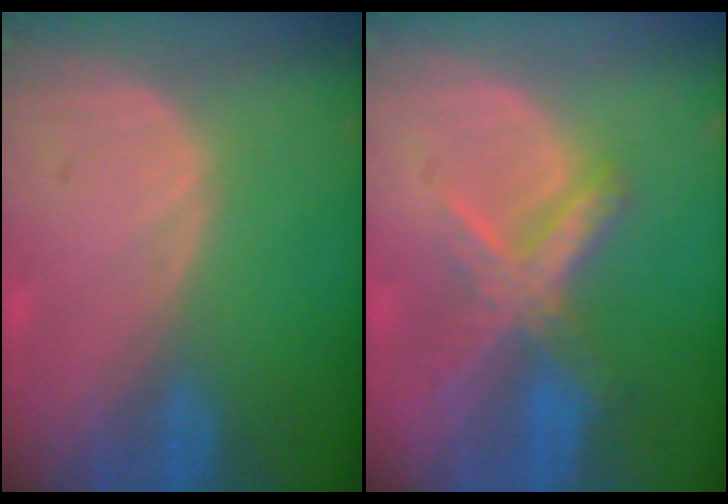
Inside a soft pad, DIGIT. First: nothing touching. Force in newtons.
{"total": 7.2, "press": 6.2, "slide": 3.8}